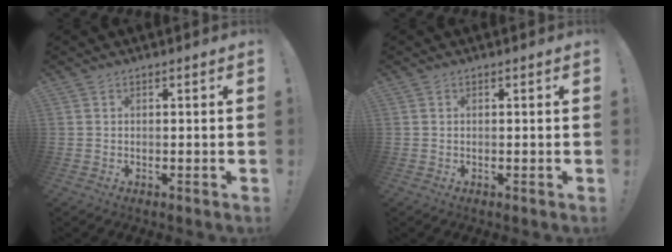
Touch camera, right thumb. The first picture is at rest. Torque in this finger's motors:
{"motor_torque": [-0.04, 0.13, 0.13, -0.09, 0.00]}